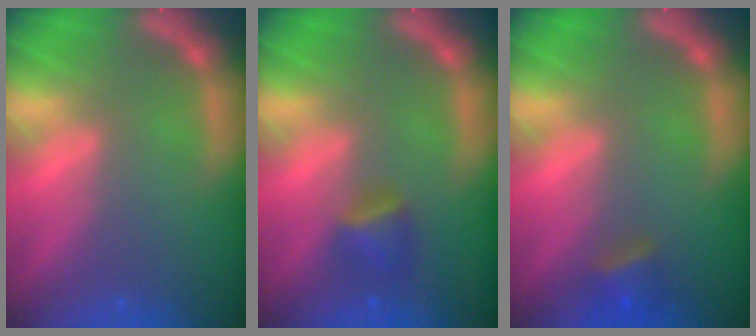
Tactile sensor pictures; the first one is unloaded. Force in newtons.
{"total": 2.4}
{"total": 2.4}